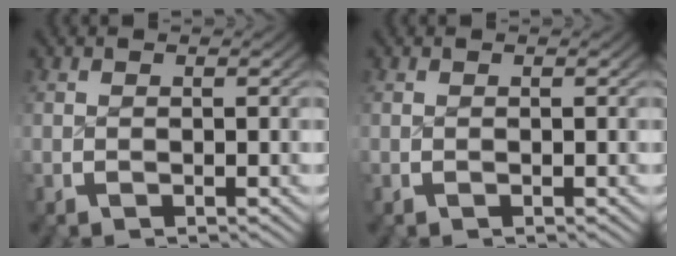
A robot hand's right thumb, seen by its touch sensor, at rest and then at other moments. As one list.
[{"total": 0.0}]